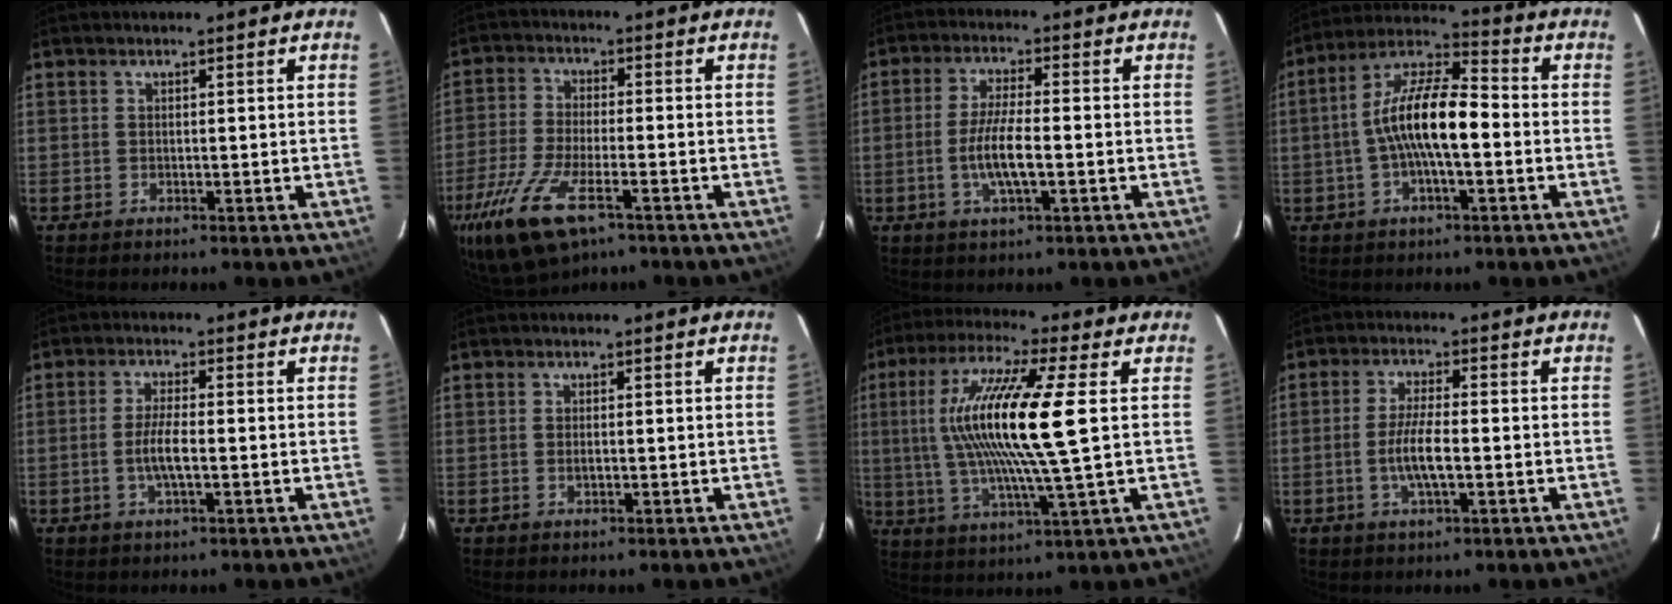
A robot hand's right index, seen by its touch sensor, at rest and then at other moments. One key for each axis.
{"total": 16.9, "fx": -9.5, "fy": 6.6, "fz": 12.3, "tx": -0.273, "ty": -0.049, "tz": -0.177}
{"total": 7.3, "fx": -1.8, "fy": 1.6, "fz": 6.9, "tx": -0.137, "ty": -0.004, "tz": -0.036}
{"total": 12.6, "fx": -1.9, "fy": 3.7, "fz": 11.9, "tx": -0.231, "ty": 0.015, "tz": -0.043}
{"total": 4.7, "fx": -1.2, "fy": 0.9, "fz": 4.4, "tx": -0.086, "ty": -0.003, "tz": -0.021}
{"total": 0.9, "fx": -0.2, "fy": 0.4, "fz": 0.8, "tx": -0.015, "ty": -0.001, "tz": -0.004}
{"total": 17.4, "fx": 2.2, "fy": 1.0, "fz": 17.2, "tx": -0.325, "ty": 0.003, "tz": 0.039}
{"total": 6.2, "fx": -1.5, "fy": 1.3, "fz": 5.9, "tx": -0.115, "ty": -0.003, "tz": -0.029}